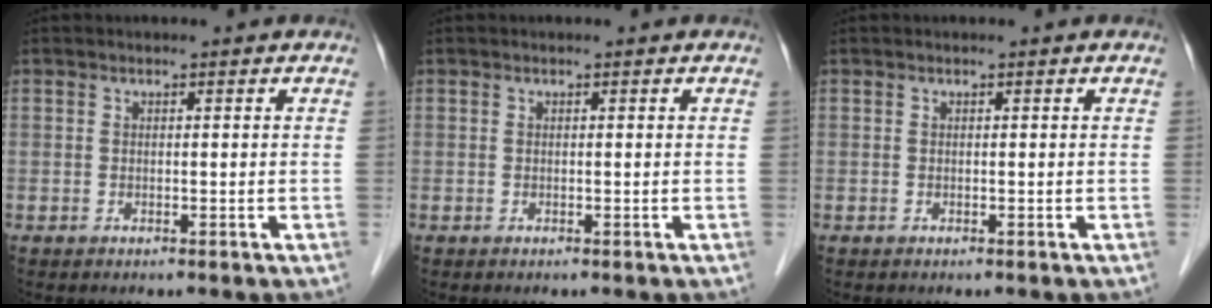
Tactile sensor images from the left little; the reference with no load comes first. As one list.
[{"total": 0.0}, {"total": 0.0}]